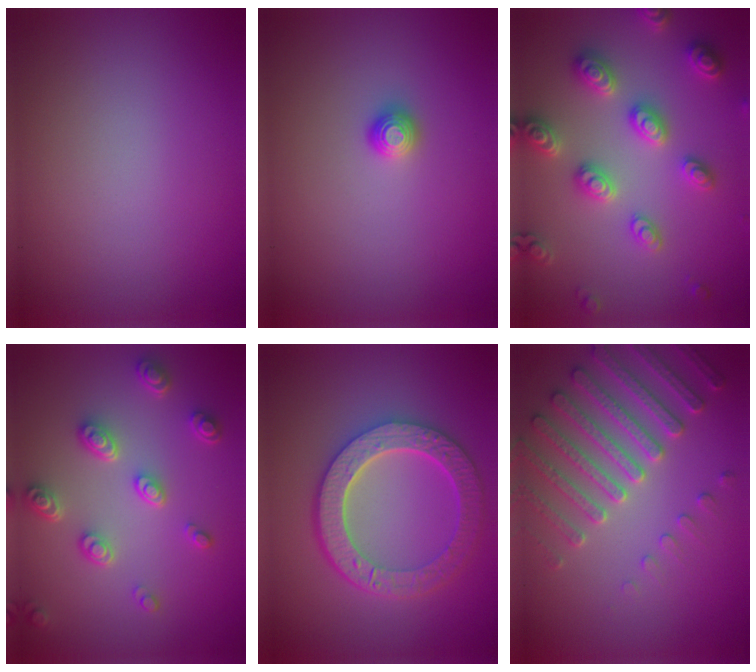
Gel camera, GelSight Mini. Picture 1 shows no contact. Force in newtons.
{"total": 1.1, "press": 1.1, "slide": 0.1}
{"total": 4.5, "press": 4.4, "slide": 1.2}
{"total": 4.4, "press": 3.4, "slide": 2.9}
{"total": 6.4, "press": 4.9, "slide": 4.1}
{"total": 4.8, "press": 4.6, "slide": 1.3}